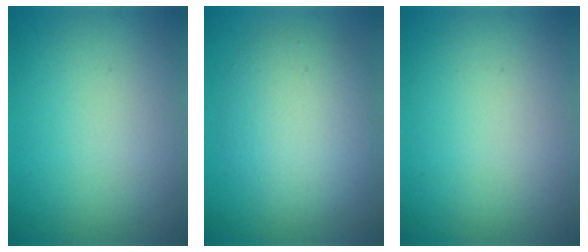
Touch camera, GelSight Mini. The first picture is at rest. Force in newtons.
{"total": 5.5, "press": 5.5, "slide": 0.3}
{"total": 0.0}